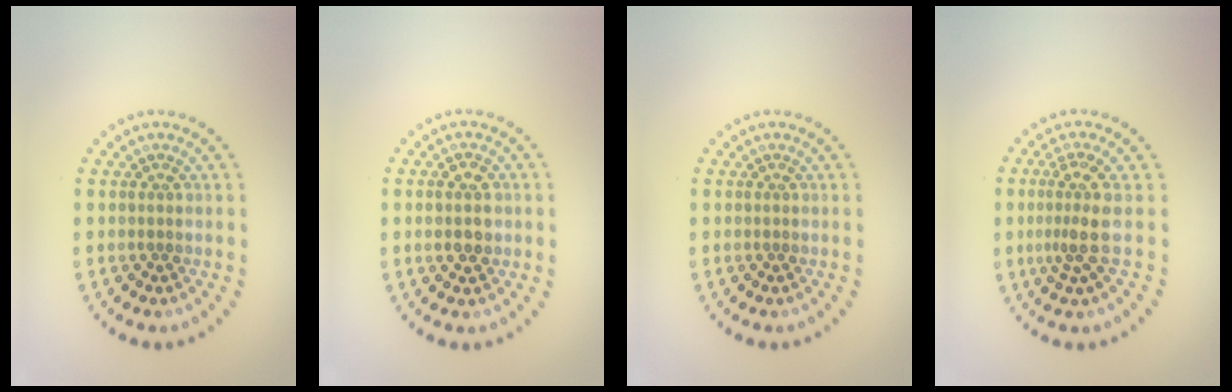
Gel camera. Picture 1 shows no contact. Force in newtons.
{"total": 2.9, "press": 2.9, "slide": 0.2}
{"total": 0.0}
{"total": 2.8, "press": 2.1, "slide": 1.9}